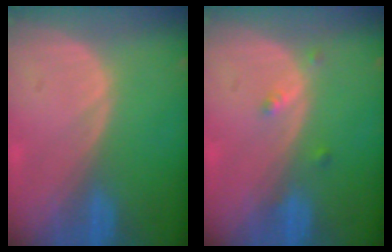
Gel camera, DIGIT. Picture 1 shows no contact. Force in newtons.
{"total": 1.9, "press": 1.5, "slide": 1.0}